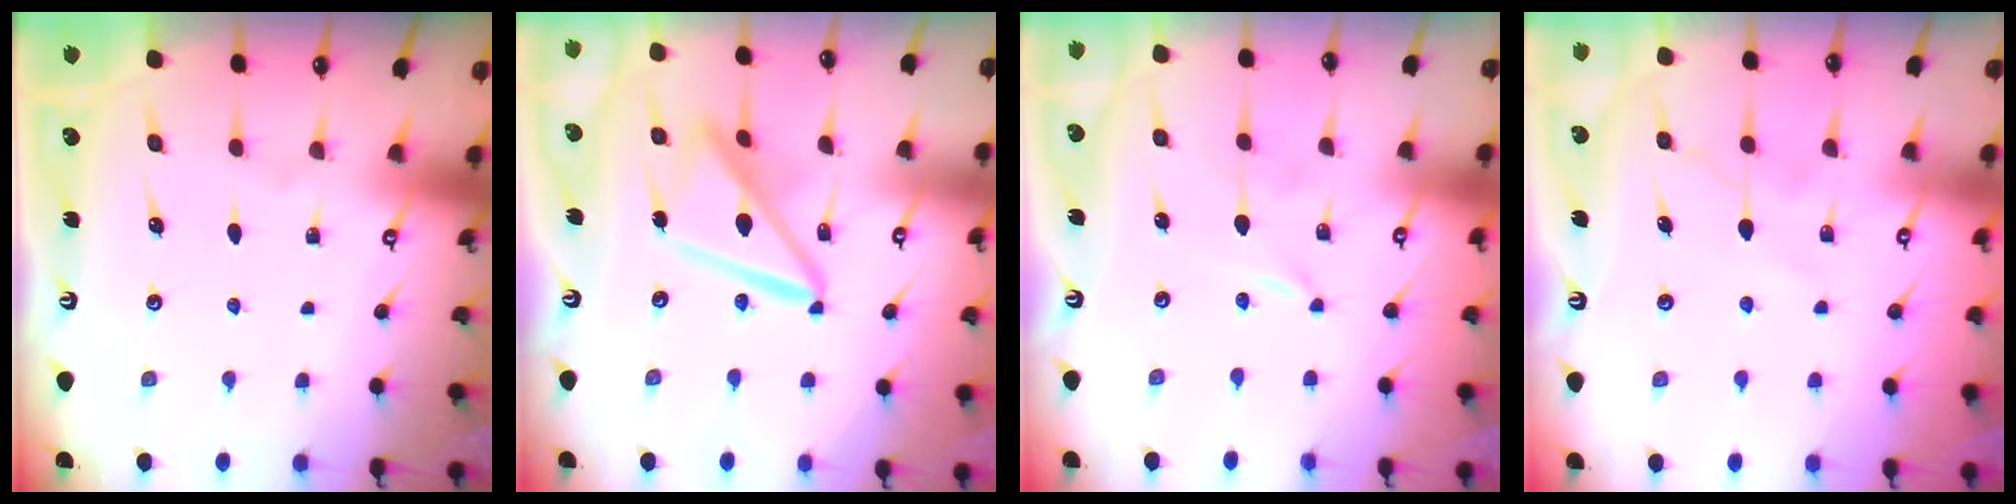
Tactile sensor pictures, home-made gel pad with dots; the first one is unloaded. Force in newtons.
{"total": 13.6, "press": 13.6, "slide": 1.3}
{"total": 0.0}
{"total": 7.8, "press": 7.7, "slide": 0.7}